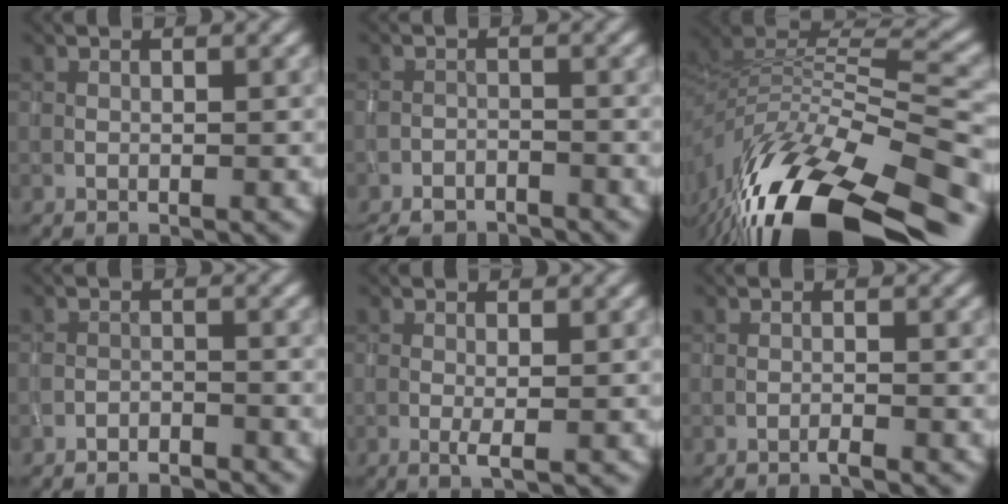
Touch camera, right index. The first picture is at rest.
{"total": 4.0, "force": [-3.7, 1.4, 0.5], "torque": [-0.003, -0.007, -0.063]}
{"total": 14.8, "force": [-9.3, 5.3, 10.2], "torque": [-0.202, 0.008, -0.155]}
{"total": 2.0, "force": [-2.0, 0.3, 0.0], "torque": [0.006, 0.002, -0.035]}
{"total": 1.1, "force": [-0.3, 0.0, 1.1], "torque": [-0.023, -0.003, -0.006]}
{"total": 0.8, "force": [-0.7, -0.1, 0.3], "torque": [-0.003, 0.003, -0.015]}